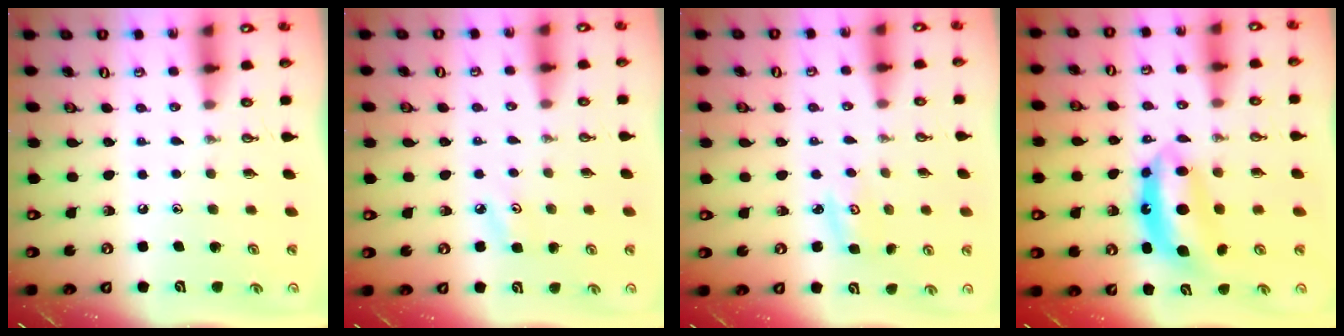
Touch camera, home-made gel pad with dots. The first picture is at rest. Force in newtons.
{"total": 4.7, "press": 4.7, "slide": 0.5}
{"total": 2.8, "press": 2.8, "slide": 0.3}
{"total": 9.2, "press": 9.2, "slide": 0.9}